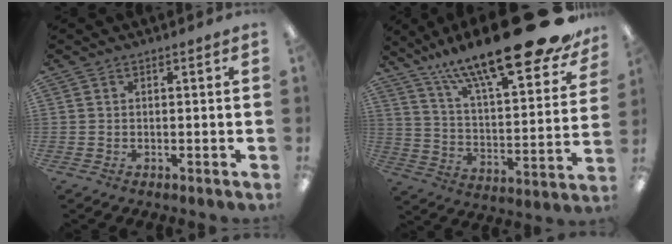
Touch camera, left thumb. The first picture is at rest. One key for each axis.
{"total": 25.4, "fx": 19.0, "fy": 6.1, "fz": 15.7, "tx": -0.242, "ty": -0.125, "tz": 0.306}